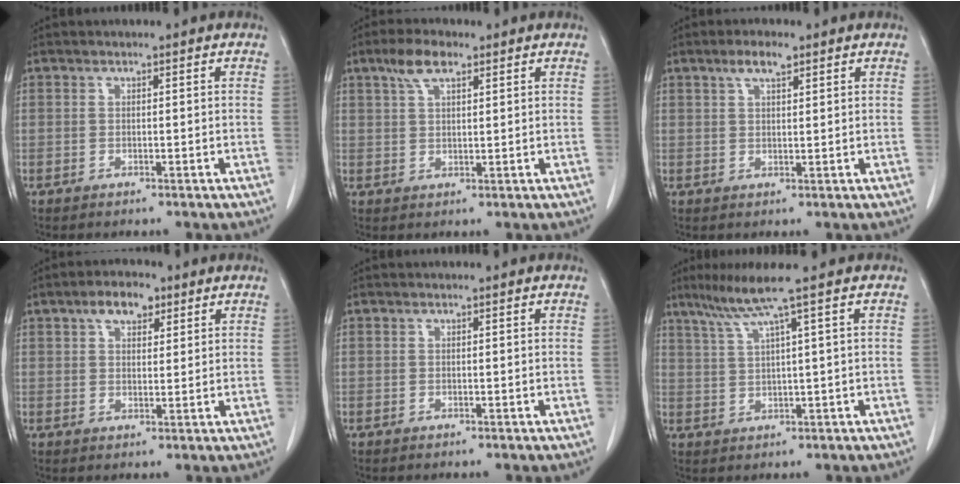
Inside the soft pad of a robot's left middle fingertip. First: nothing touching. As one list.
[{"total": 4.6, "force": [2.9, 1.6, 3.2], "torque": [-0.071, 0.011, 0.058]}, {"total": 3.2, "force": [2.1, 0.8, 2.3], "torque": [-0.049, 0.006, 0.039]}, {"total": 5.0, "force": [2.9, 2.5, 3.2], "torque": [-0.058, 0.013, 0.049]}, {"total": 0.0}, {"total": 5.4, "force": [3.4, -1.7, 3.8], "torque": [-0.079, 0.006, 0.070]}]